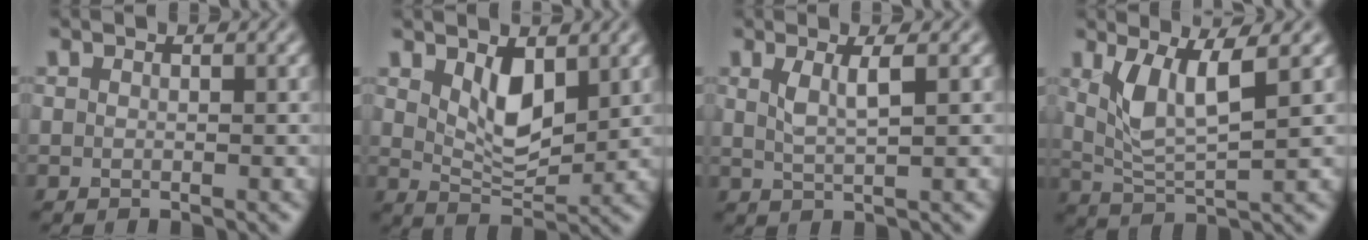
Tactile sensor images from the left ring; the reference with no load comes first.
{"total": 4.2, "force": [1.7, 2.0, 3.2], "torque": [-0.064, -0.011, 0.035]}
{"total": 2.5, "force": [0.9, 0.6, 2.2], "torque": [-0.038, -0.004, 0.016]}
{"total": 4.8, "force": [1.7, 1.4, 4.3], "torque": [-0.095, -0.006, 0.040]}